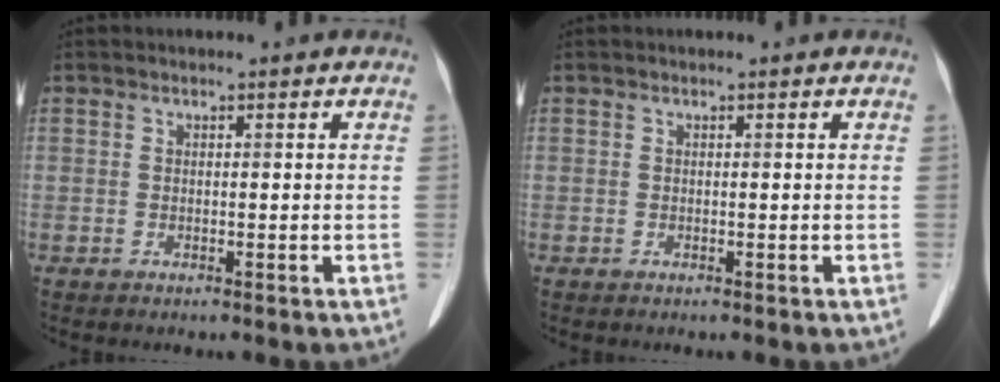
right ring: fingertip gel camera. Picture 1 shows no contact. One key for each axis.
{"total": 0.0}